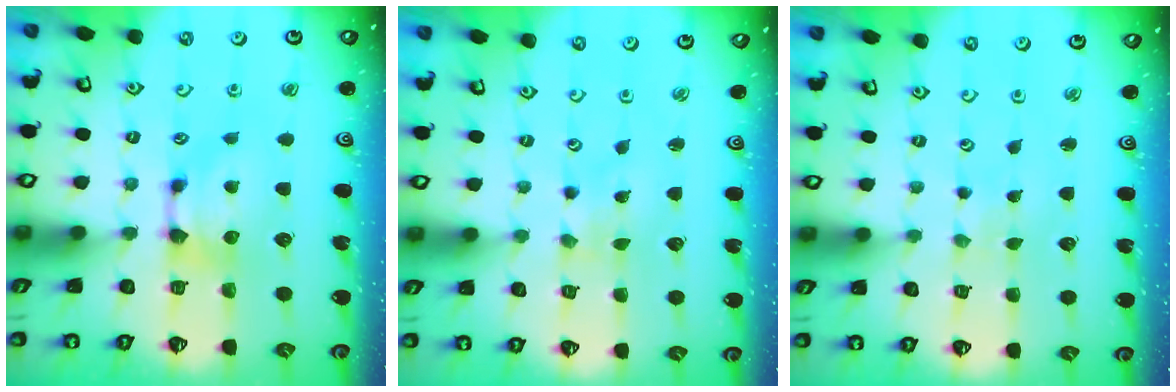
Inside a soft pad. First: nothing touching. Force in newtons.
{"total": 5.4, "press": 5.3, "slide": 0.7}
{"total": 6.4, "press": 6.4, "slide": 0.3}